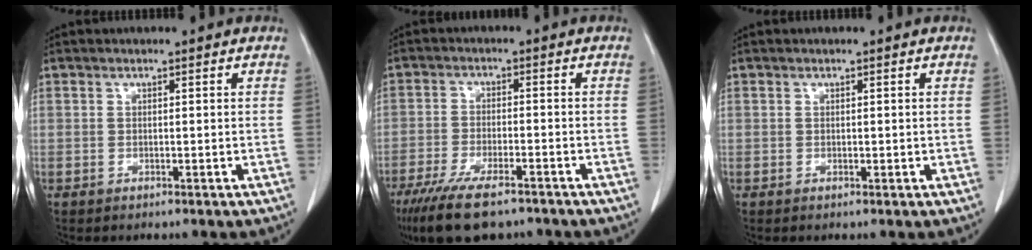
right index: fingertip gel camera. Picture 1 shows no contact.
{"total": 11.5, "force": [-8.5, 3.1, 7.2], "torque": [-0.126, -0.024, -0.143]}
{"total": 0.8, "force": [-0.1, 0.4, 0.7], "torque": [-0.007, -0.001, -0.003]}